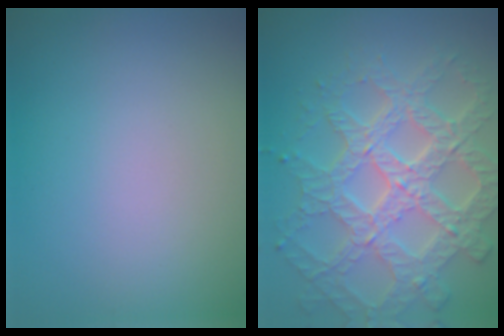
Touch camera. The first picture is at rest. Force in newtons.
{"total": 6.4, "press": 5.8, "slide": 2.8}